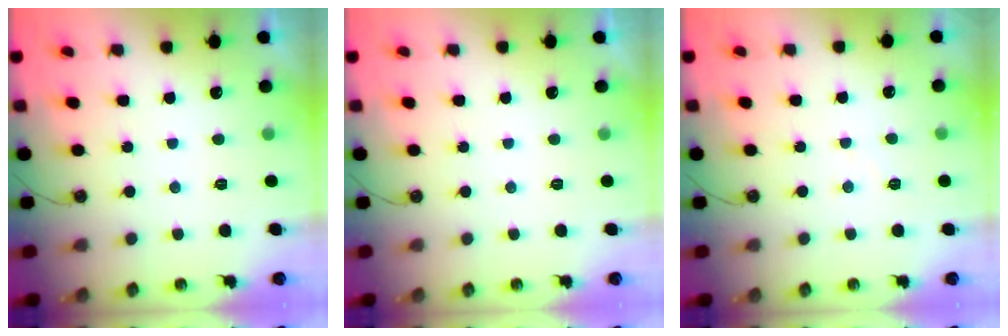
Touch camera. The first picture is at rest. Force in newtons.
{"total": 0.0}
{"total": 4.7, "press": 4.7, "slide": 0.6}